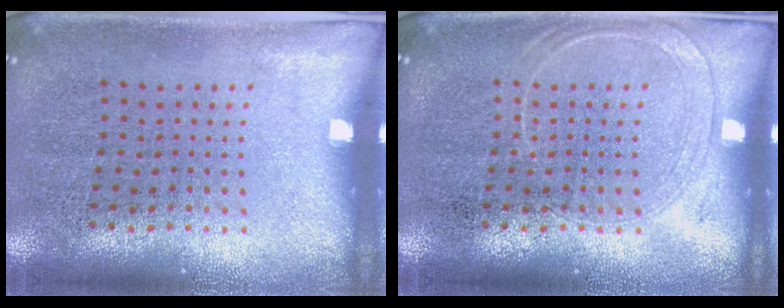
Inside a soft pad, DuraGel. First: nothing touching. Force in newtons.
{"total": 1.2, "press": 1.2, "slide": 0.2}